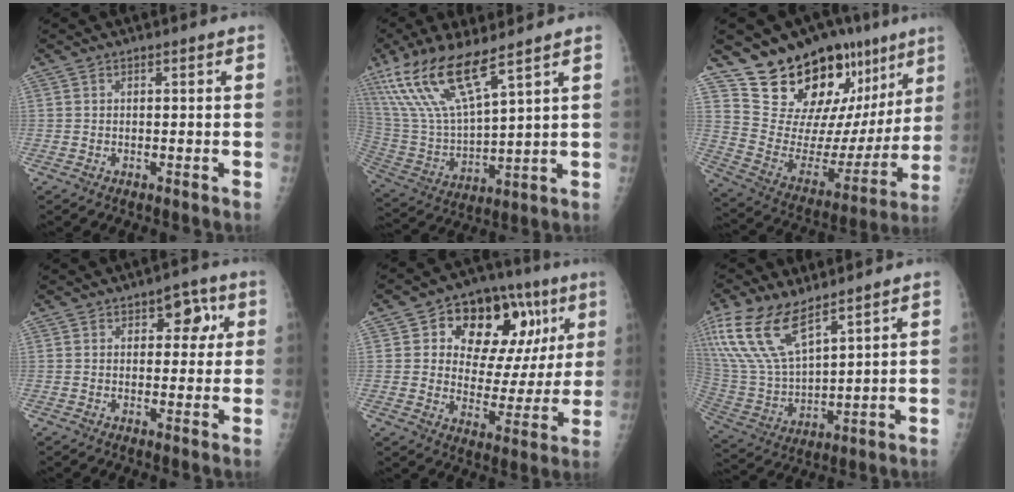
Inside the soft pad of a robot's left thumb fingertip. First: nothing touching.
{"total": 16.6, "force": [10.5, 3.9, 12.3], "torque": [-0.256, -0.042, 0.219]}
{"total": 23.7, "force": [16.0, 11.1, 13.5], "torque": [-0.153, -0.074, 0.261]}
{"total": 6.4, "force": [1.9, 4.3, 4.4], "torque": [-0.012, 0.000, 0.017]}
{"total": 21.2, "force": [7.8, 12.6, 15.1], "torque": [-0.155, 0.000, 0.111]}
{"total": 16.3, "force": [10.4, 6.3, 10.8], "torque": [-0.223, -0.041, 0.219]}